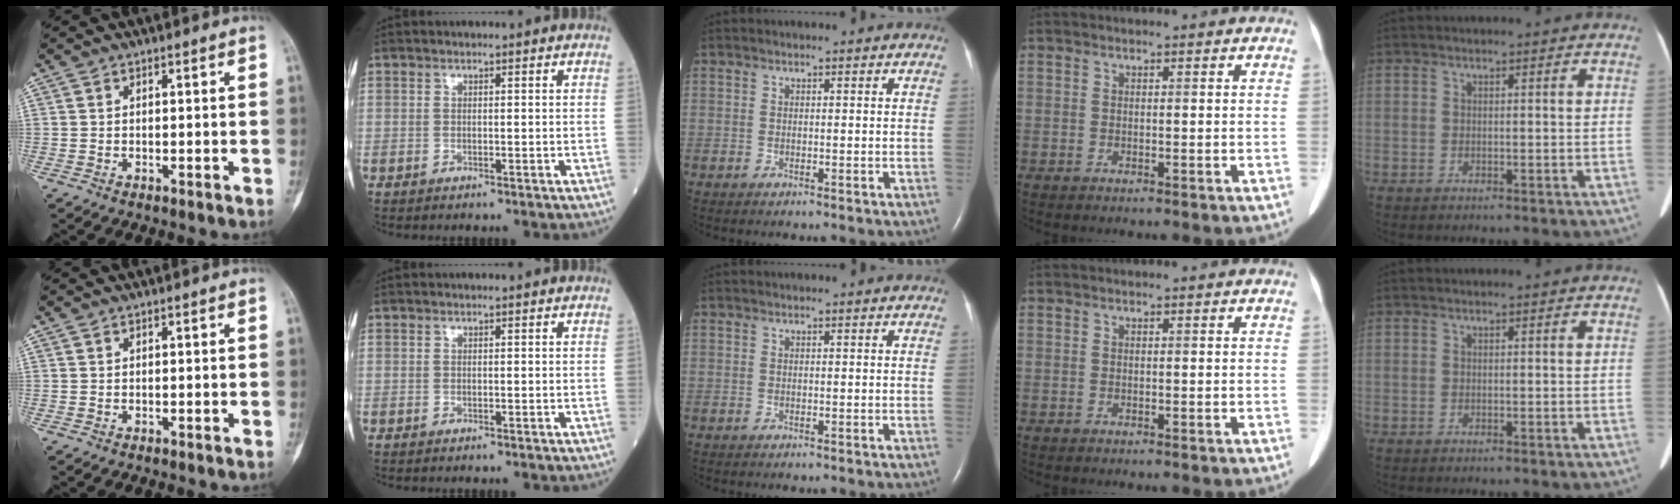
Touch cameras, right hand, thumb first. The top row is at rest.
{}